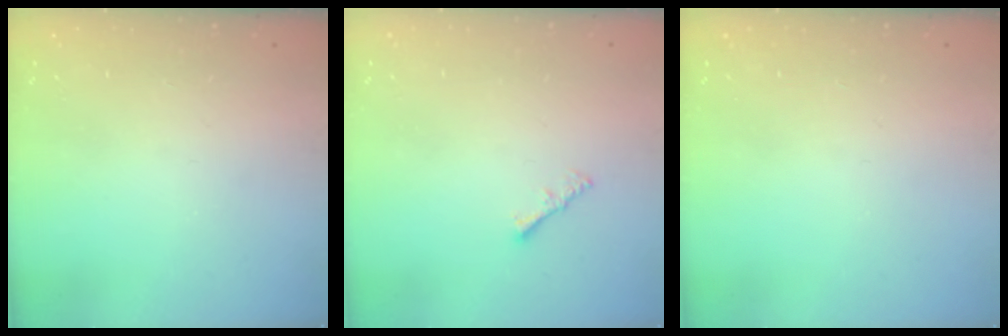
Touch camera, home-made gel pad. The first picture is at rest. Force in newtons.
{"total": 1.6, "press": 1.5, "slide": 0.5}
{"total": 0.0}